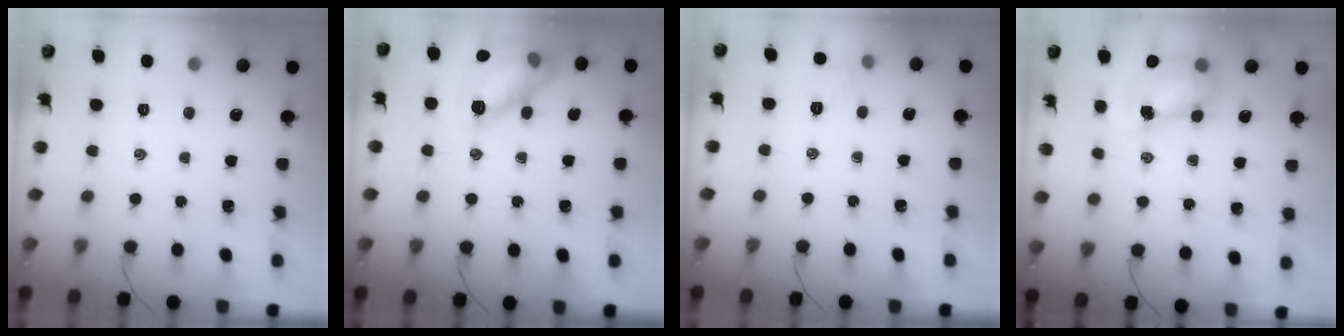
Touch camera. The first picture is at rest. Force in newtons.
{"total": 13.0, "press": 13.0, "slide": 0.7}
{"total": 2.9, "press": 2.7, "slide": 1.0}
{"total": 7.9, "press": 7.8, "slide": 1.3}